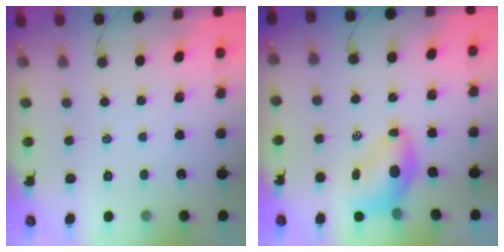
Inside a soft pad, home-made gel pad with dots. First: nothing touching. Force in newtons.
{"total": 6.7, "press": 6.6, "slide": 1.1}